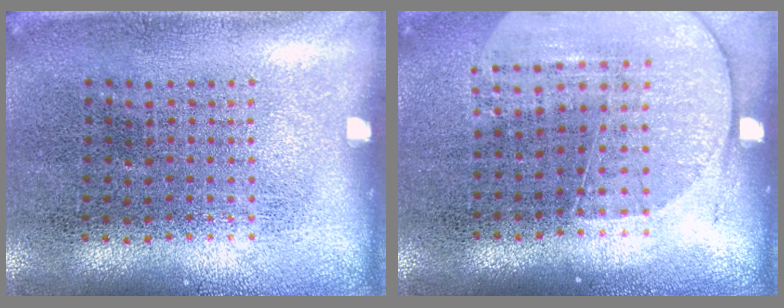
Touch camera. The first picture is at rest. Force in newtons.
{"total": 1.7, "press": 1.5, "slide": 0.7}